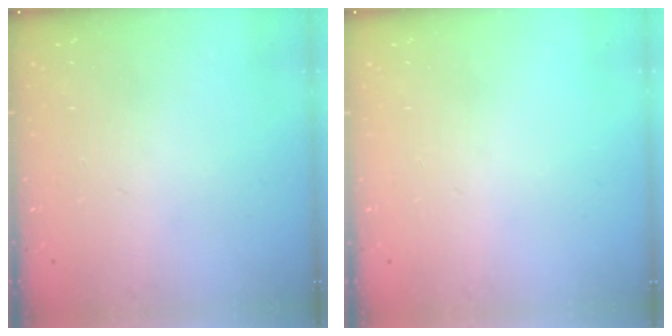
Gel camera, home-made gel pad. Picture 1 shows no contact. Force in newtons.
{"total": 0.0}